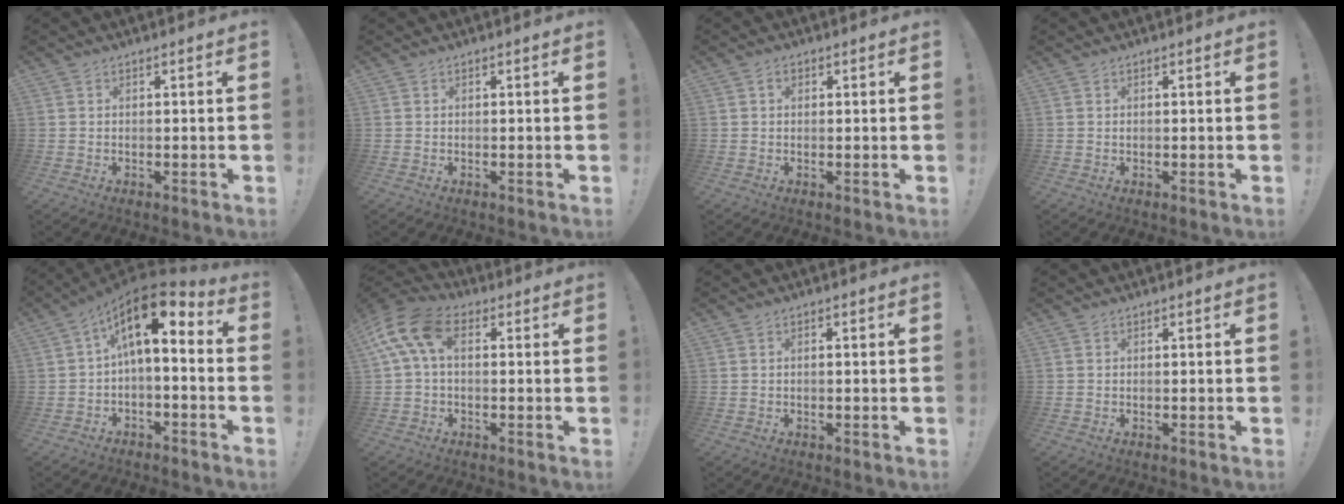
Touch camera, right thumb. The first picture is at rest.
{"total": 0.0}
{"total": 1.2, "force": [0.3, 1.0, 0.7], "torque": [-0.012, 0.005, 0.004]}
{"total": 0.0}
{"total": 11.4, "force": [3.6, 4.1, 10.0], "torque": [-0.182, -0.020, 0.058]}
{"total": 11.4, "force": [3.1, 5.9, 9.2], "torque": [-0.188, -0.001, 0.065]}
{"total": 0.6, "force": [-0.4, -0.1, 0.5], "torque": [-0.014, 0.001, -0.006]}
{"total": 0.0}